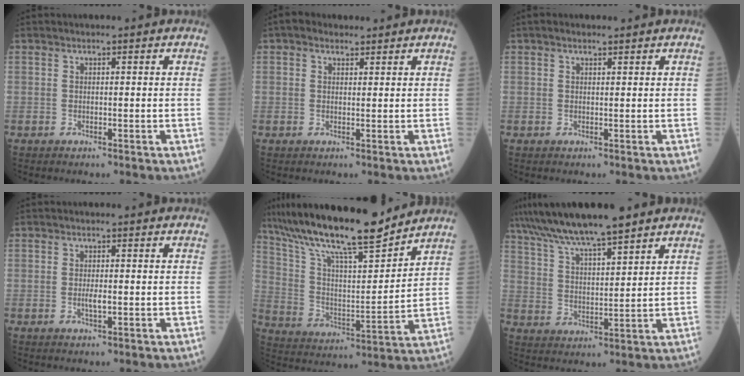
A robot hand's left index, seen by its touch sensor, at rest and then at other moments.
{"total": 2.2, "force": [1.5, 1.3, 0.9], "torque": [-0.021, 0.019, 0.023]}
{"total": 1.4, "force": [1.1, 0.4, 0.8], "torque": [-0.019, 0.012, 0.017]}
{"total": 1.5, "force": [-0.2, 0.3, 1.4], "torque": [-0.030, -0.002, -0.003]}
{"total": 19.2, "force": [16.2, 1.7, 10.0], "torque": [-0.181, 0.007, 0.284]}
{"total": 12.0, "force": [9.8, 0.8, 6.8], "torque": [-0.123, 0.025, 0.176]}